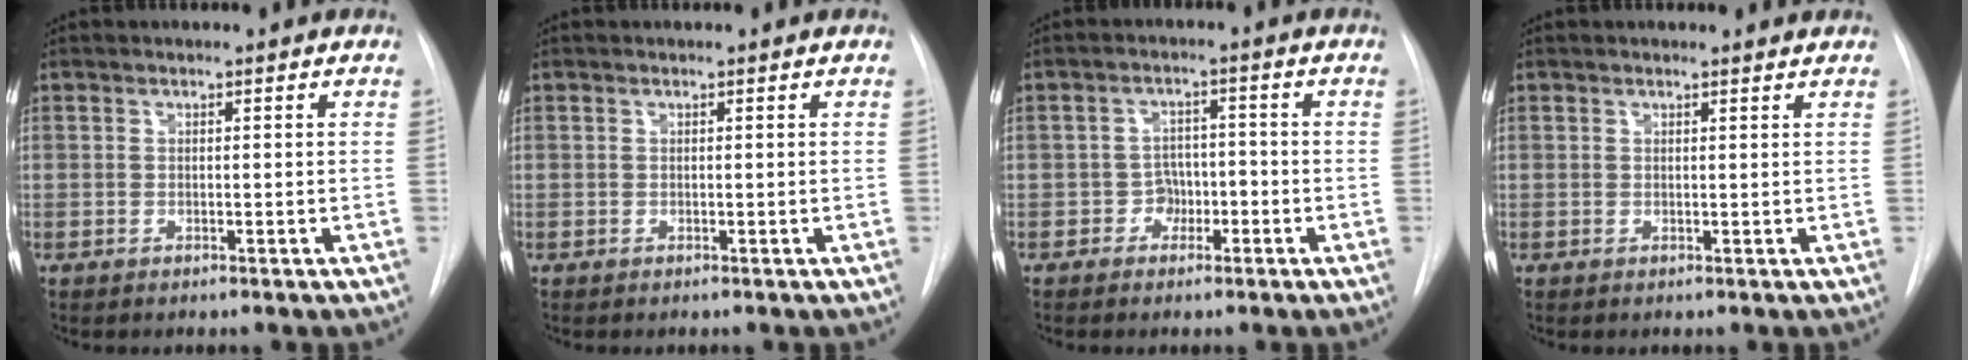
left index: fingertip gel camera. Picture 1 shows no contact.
{"total": 0.0}
{"total": 3.1, "force": [-1.6, 2.4, 1.1], "torque": [-0.009, 0.007, -0.027]}
{"total": 1.7, "force": [1.7, 0.2, 0.2], "torque": [-0.010, -0.001, 0.014]}